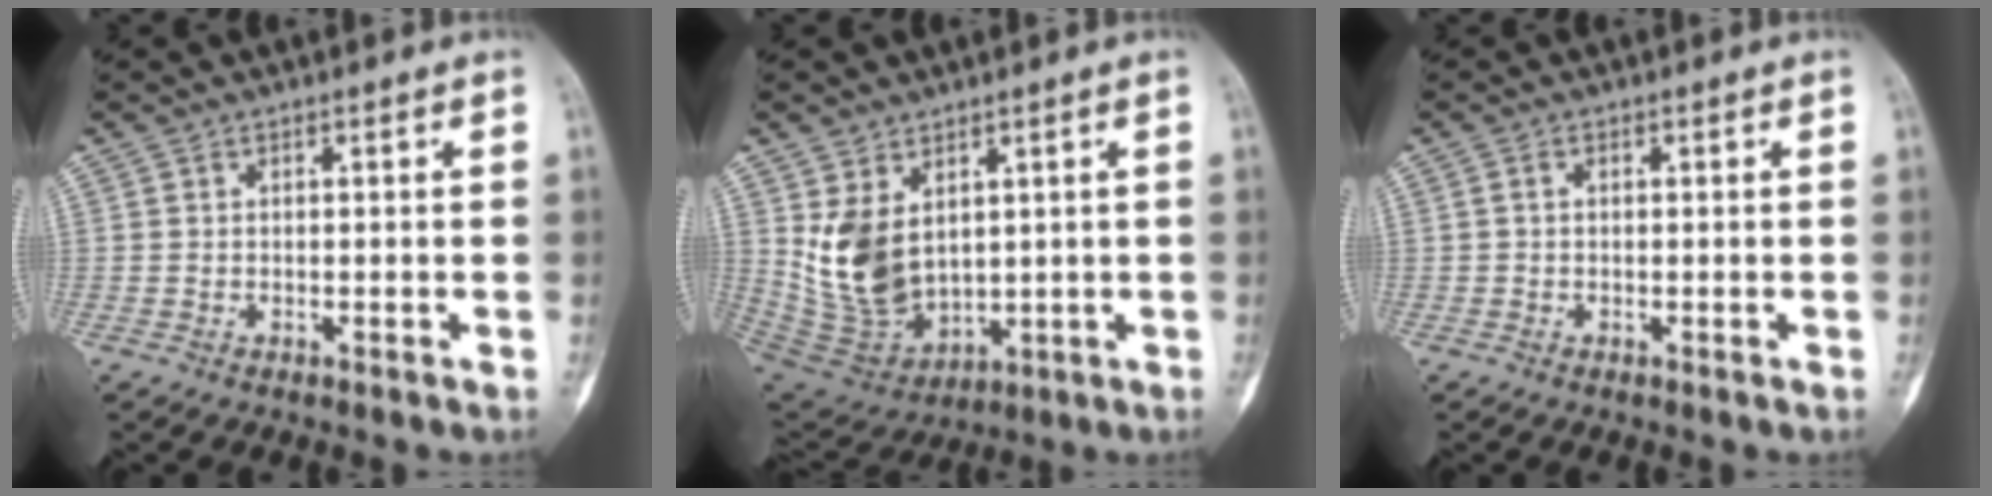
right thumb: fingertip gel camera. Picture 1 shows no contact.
{"total": 11.5, "force": [3.2, 7.6, 8.1], "torque": [-0.138, -0.025, 0.091]}
{"total": 0.7, "force": [0.1, 0.5, 0.5], "torque": [-0.010, 0.001, 0.000]}